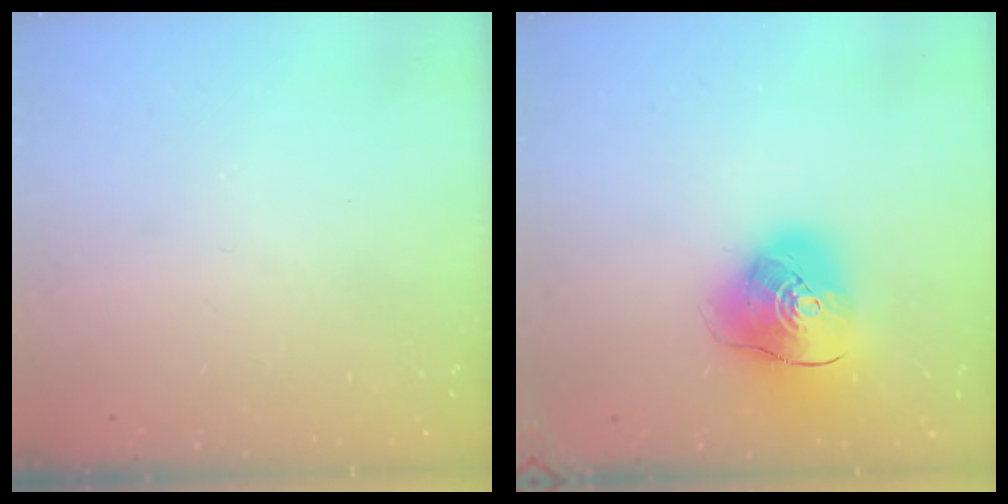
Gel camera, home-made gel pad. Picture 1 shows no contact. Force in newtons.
{"total": 13.7, "press": 13.5, "slide": 1.9}